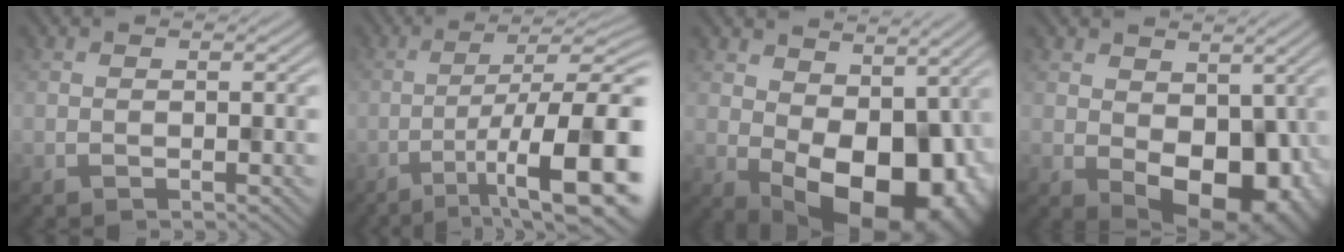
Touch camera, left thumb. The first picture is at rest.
{"total": 13.8, "force": [-5.4, 3.7, 12.1], "torque": [-0.166, -0.004, -0.071]}
{"total": 14.0, "force": [-0.5, 9.3, 10.4], "torque": [-0.136, -0.037, 0.022]}
{"total": 9.9, "force": [-0.6, 6.8, 7.2], "torque": [-0.097, -0.032, 0.013]}